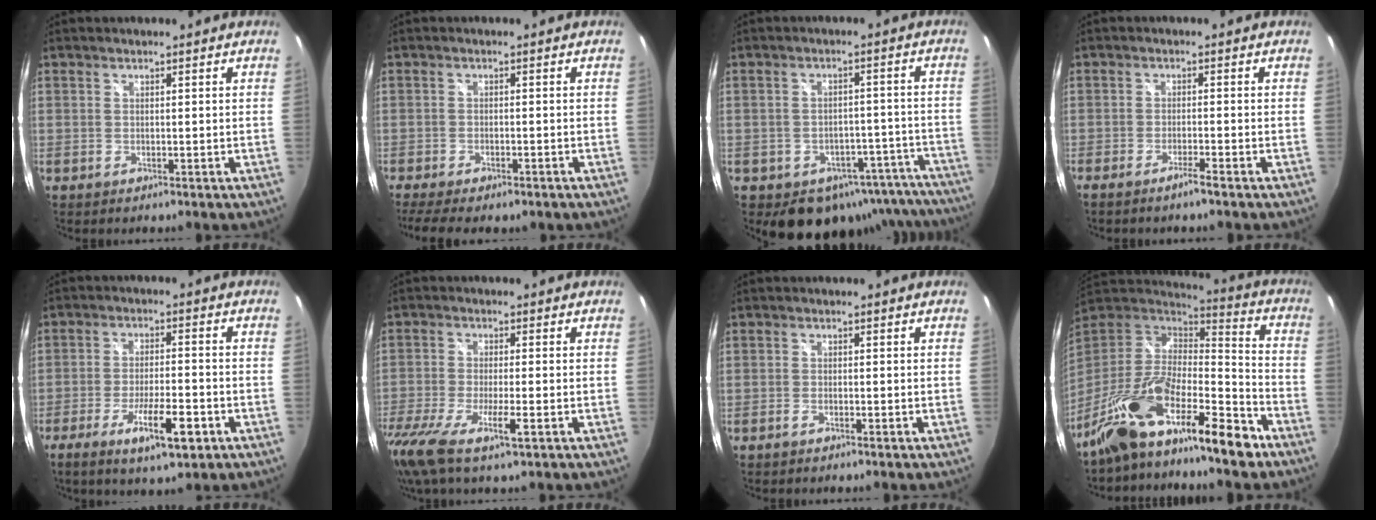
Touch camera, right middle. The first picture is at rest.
{"total": 8.3, "force": [-6.3, 2.5, 4.7], "torque": [-0.112, -0.028, -0.099]}
{"total": 16.2, "force": [-11.9, 9.8, 5.0], "torque": [-0.087, 0.038, -0.111]}
{"total": 2.6, "force": [-2.0, -0.5, 1.5], "torque": [-0.038, -0.001, -0.036]}
{"total": 9.7, "force": [-5.2, 1.9, 8.0], "torque": [-0.161, -0.016, -0.083]}
{"total": 13.0, "force": [-7.6, 2.2, 10.2], "torque": [-0.215, -0.052, -0.138]}
{"total": 1.0, "force": [-0.9, 0.2, 0.5], "torque": [-0.017, 0.000, -0.020]}
{"total": 20.4, "force": [-13.9, 5.9, 13.8], "torque": [-0.245, -0.020, -0.242]}